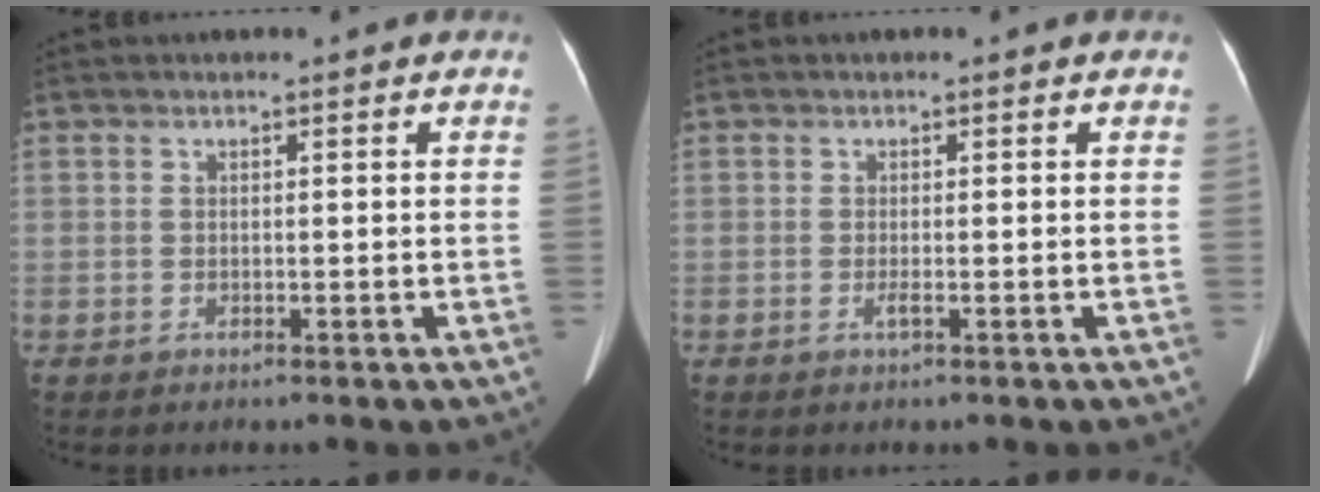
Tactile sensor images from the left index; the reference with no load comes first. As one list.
[{"total": 0.6, "force": [-0.1, -0.2, 0.5], "torque": [-0.011, -0.001, -0.002]}]